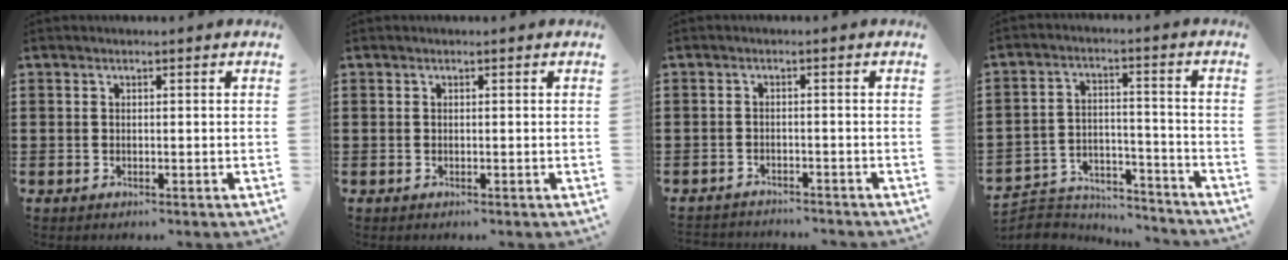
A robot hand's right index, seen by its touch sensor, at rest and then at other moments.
{"total": 0.0}
{"total": 1.8, "force": [-1.8, 0.1, -0.1], "torque": [-0.006, 0.001, -0.040]}
{"total": 5.3, "force": [-5.2, 1.0, 0.5], "torque": [-0.019, 0.009, -0.106]}